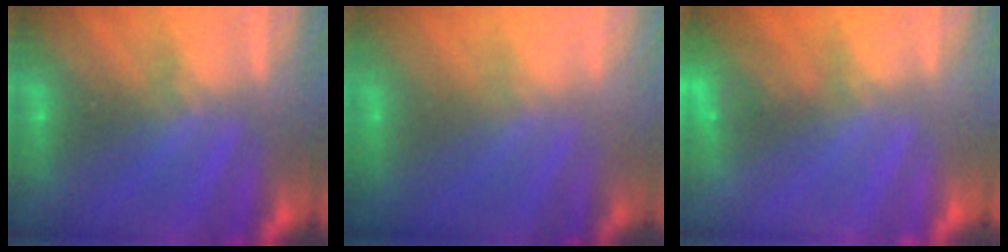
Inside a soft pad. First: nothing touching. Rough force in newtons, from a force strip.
{"total": 2.6}
{"total": 2.7}